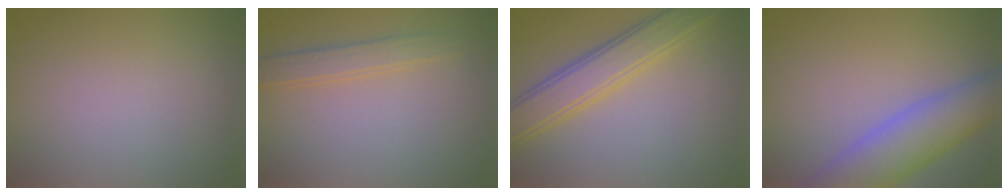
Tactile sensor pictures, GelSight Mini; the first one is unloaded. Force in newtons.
{"total": 2.1, "press": 2.1, "slide": 0.1}
{"total": 4.5, "press": 4.5, "slide": 0.1}
{"total": 7.1, "press": 7.0, "slide": 0.7}